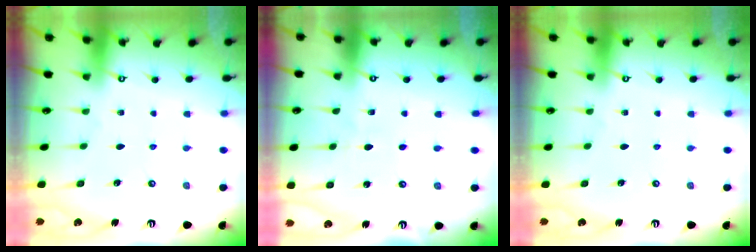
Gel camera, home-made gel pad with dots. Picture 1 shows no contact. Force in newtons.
{"total": 2.3, "press": 2.3, "slide": 0.3}
{"total": 0.0}